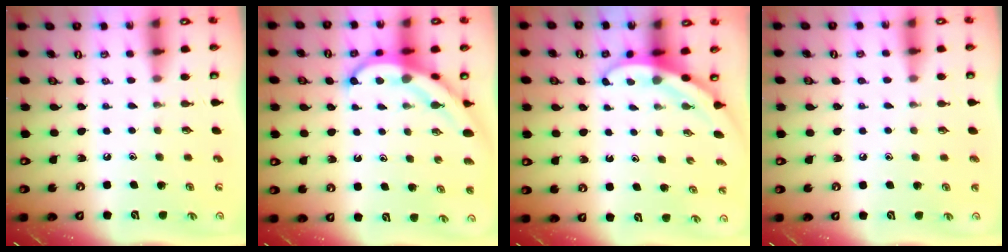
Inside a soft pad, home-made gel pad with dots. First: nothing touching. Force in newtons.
{"total": 7.6, "press": 7.6, "slide": 0.8}
{"total": 3.2, "press": 3.2, "slide": 0.1}
{"total": 1.7, "press": 1.7, "slide": 0.2}